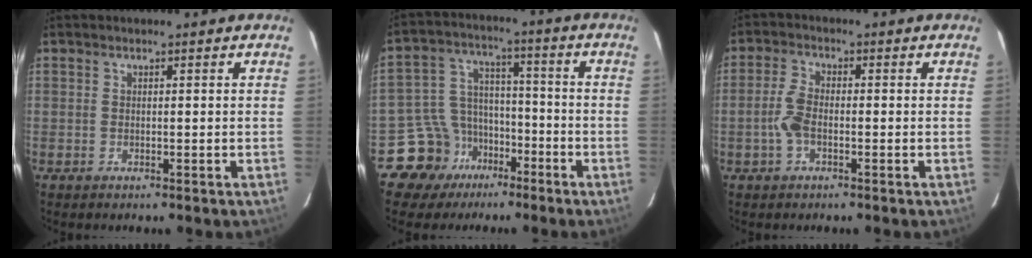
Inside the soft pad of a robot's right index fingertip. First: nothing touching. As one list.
[{"total": 10.4, "force": [-6.8, 7.8, 0.8], "torque": [-0.035, 0.049, -0.111]}, {"total": 4.3, "force": [-1.3, 2.1, 3.5], "torque": [-0.083, 0.006, -0.025]}]